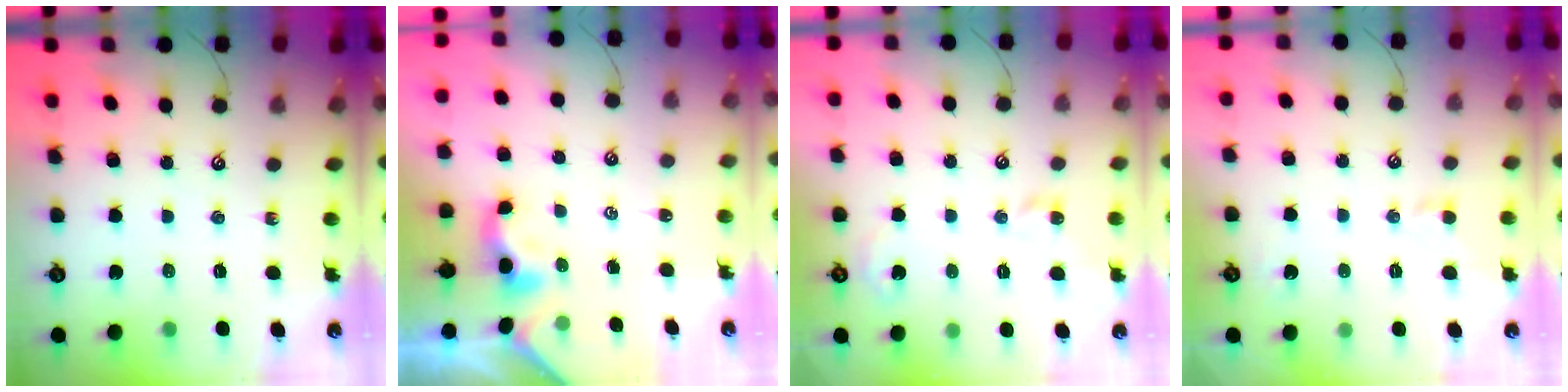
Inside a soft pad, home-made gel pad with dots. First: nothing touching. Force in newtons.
{"total": 0.9, "press": 0.8, "slide": 0.4}
{"total": 4.3, "press": 4.2, "slide": 0.6}
{"total": 0.5, "press": 0.2, "slide": 0.5}